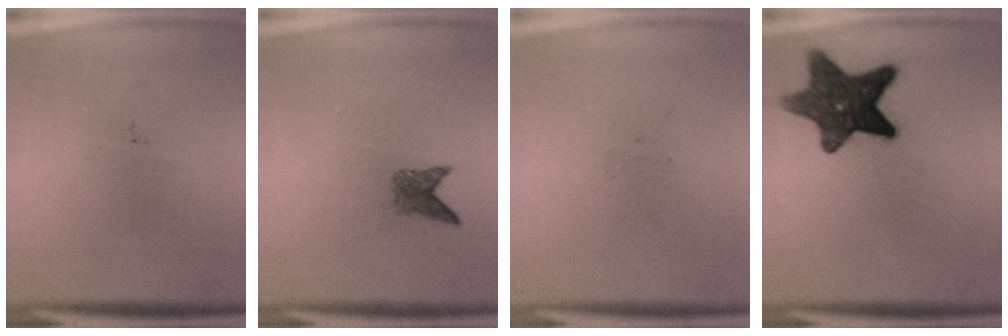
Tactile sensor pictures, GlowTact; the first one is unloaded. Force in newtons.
{"total": 2.1}
{"total": 0.0}
{"total": 12.4}